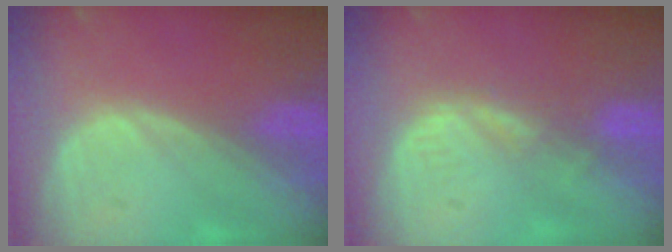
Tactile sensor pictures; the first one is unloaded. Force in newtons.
{"total": 2.8, "press": 2.2, "slide": 1.7}